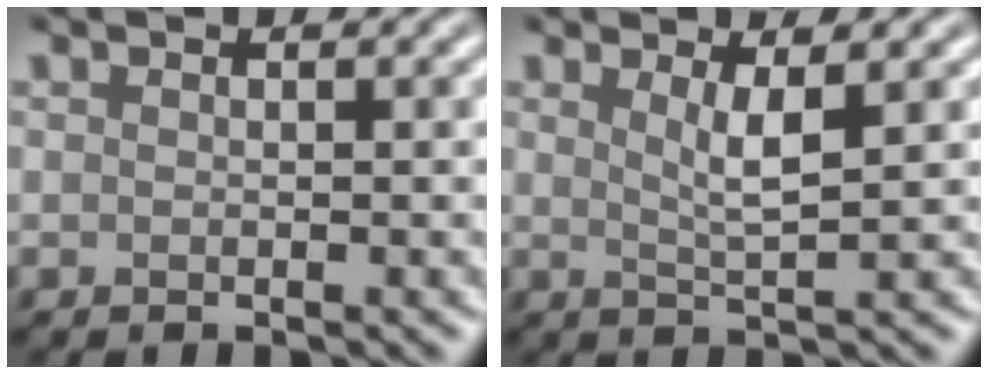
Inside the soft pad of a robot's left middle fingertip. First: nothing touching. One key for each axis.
{"total": 2.5, "fx": 1.0, "fy": 0.6, "fz": 2.3, "tx": -0.036, "ty": -0.005, "tz": 0.016}